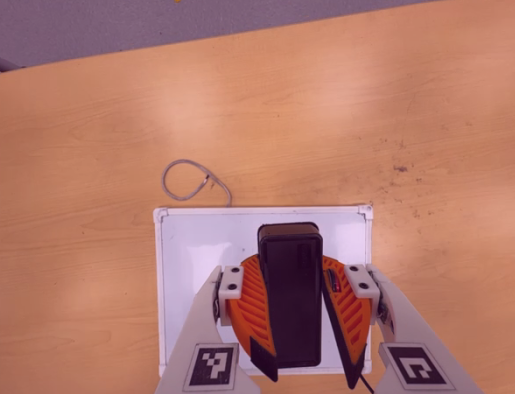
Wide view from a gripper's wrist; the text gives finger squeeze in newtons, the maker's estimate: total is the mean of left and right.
{"total": 11.3, "left": 10.9, "right": 11.6}